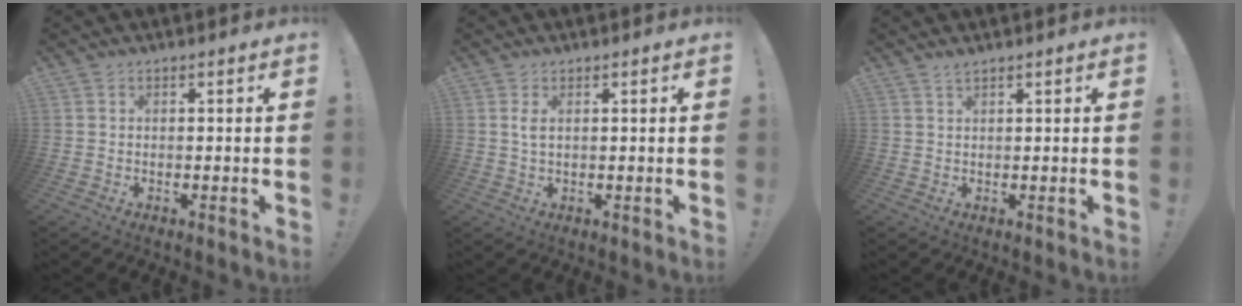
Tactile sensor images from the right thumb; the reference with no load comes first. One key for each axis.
{"total": 2.3, "fx": 0.7, "fy": 0.7, "fz": 2.1, "tx": -0.044, "ty": 0.002, "tz": 0.011}
{"total": 1.1, "fx": 1.0, "fy": 0.0, "fz": 0.5, "tx": -0.011, "ty": -0.002, "tz": 0.018}